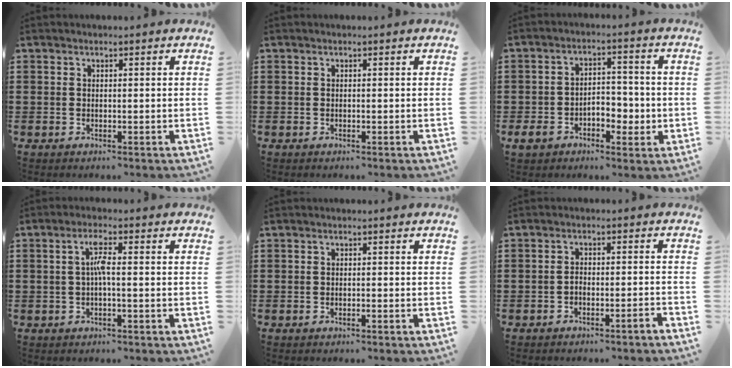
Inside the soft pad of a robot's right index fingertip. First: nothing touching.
{"total": 0.0}
{"total": 5.3, "force": [-2.0, 3.6, 3.4], "torque": [-0.057, 0.010, -0.040]}
{"total": 3.3, "force": [-0.3, 0.4, 3.3], "torque": [-0.063, 0.002, -0.010]}
{"total": 0.6, "force": [-0.6, 0.0, 0.2], "torque": [-0.004, -0.002, -0.012]}
{"total": 2.2, "force": [-2.1, 0.0, 0.6], "torque": [-0.014, 0.001, -0.043]}